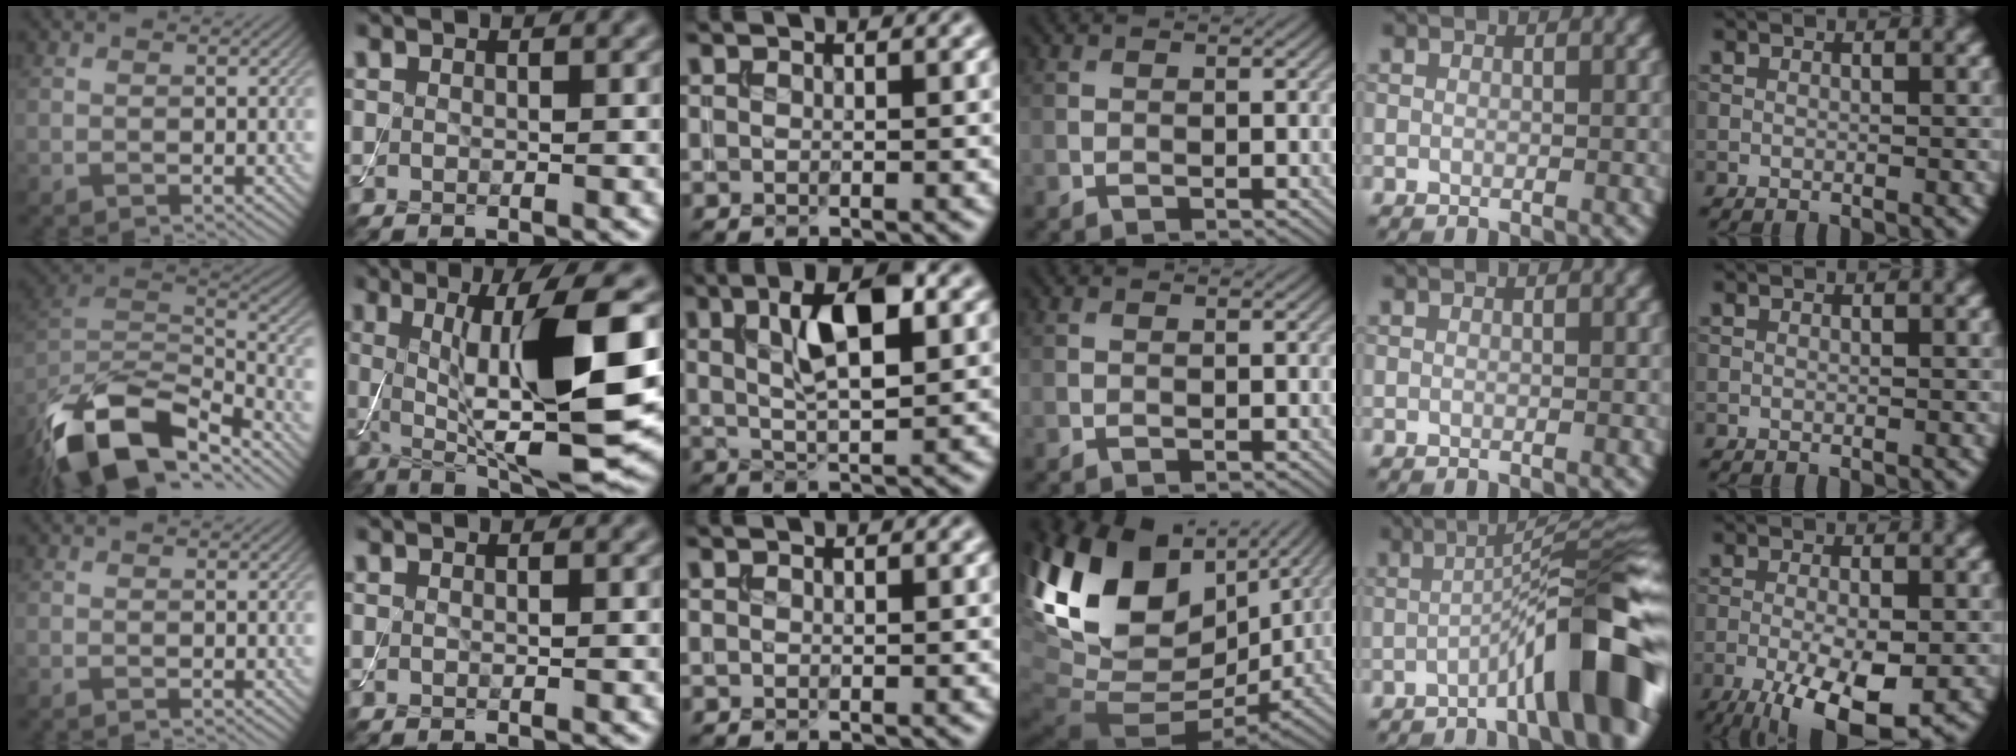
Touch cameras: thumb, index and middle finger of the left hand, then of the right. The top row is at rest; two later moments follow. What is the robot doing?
{"motion": "assemble", "object": "toy tower of hanoi"}